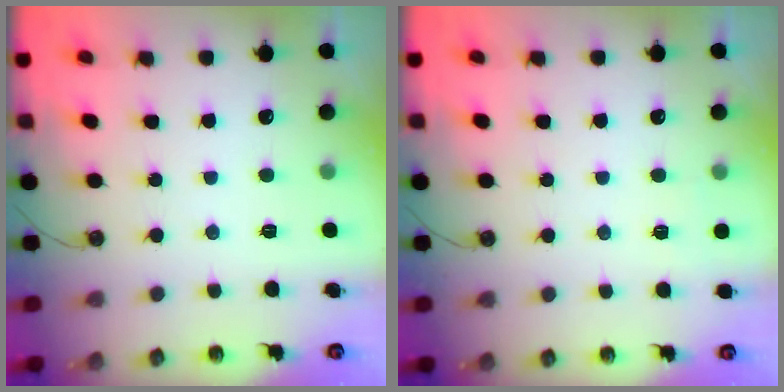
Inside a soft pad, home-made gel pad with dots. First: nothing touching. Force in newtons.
{"total": 2.2, "press": 2.1, "slide": 0.2}